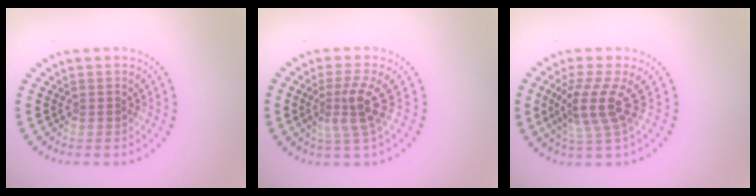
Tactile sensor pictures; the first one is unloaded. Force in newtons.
{"total": 3.2, "press": 2.2, "slide": 2.2}
{"total": 3.6, "press": 2.6, "slide": 2.5}